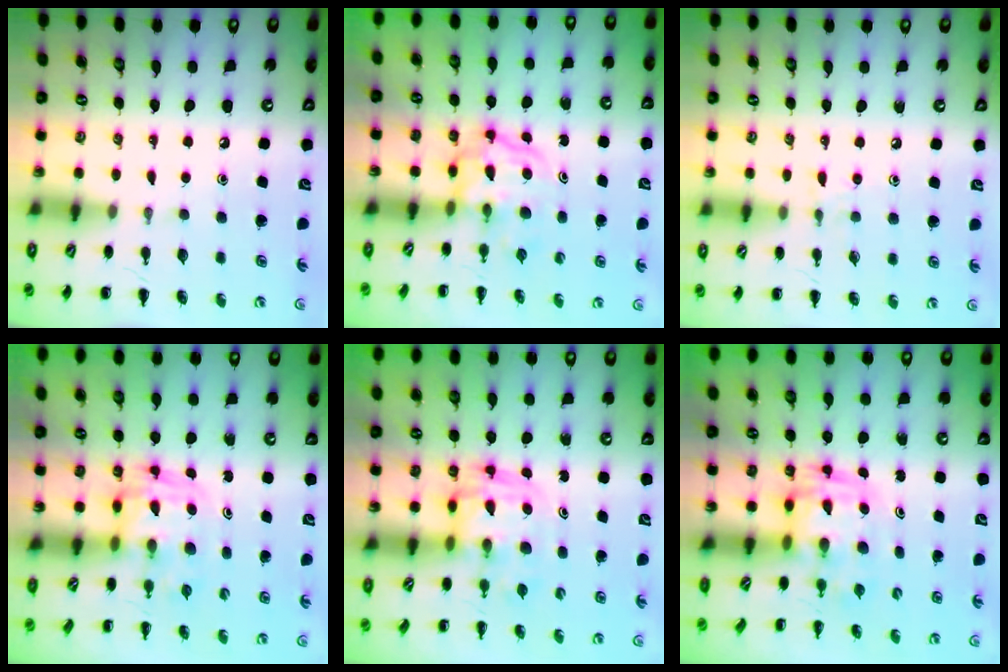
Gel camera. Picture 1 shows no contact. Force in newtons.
{"total": 3.8, "press": 3.8, "slide": 0.4}
{"total": 5.1, "press": 4.8, "slide": 1.5}
{"total": 3.6, "press": 3.6, "slide": 0.6}
{"total": 3.6, "press": 3.6, "slide": 0.6}
{"total": 2.8, "press": 2.7, "slide": 0.6}